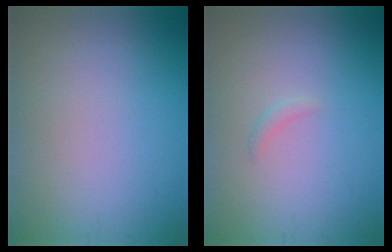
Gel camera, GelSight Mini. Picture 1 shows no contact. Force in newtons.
{"total": 0.6, "press": 0.6, "slide": 0.1}